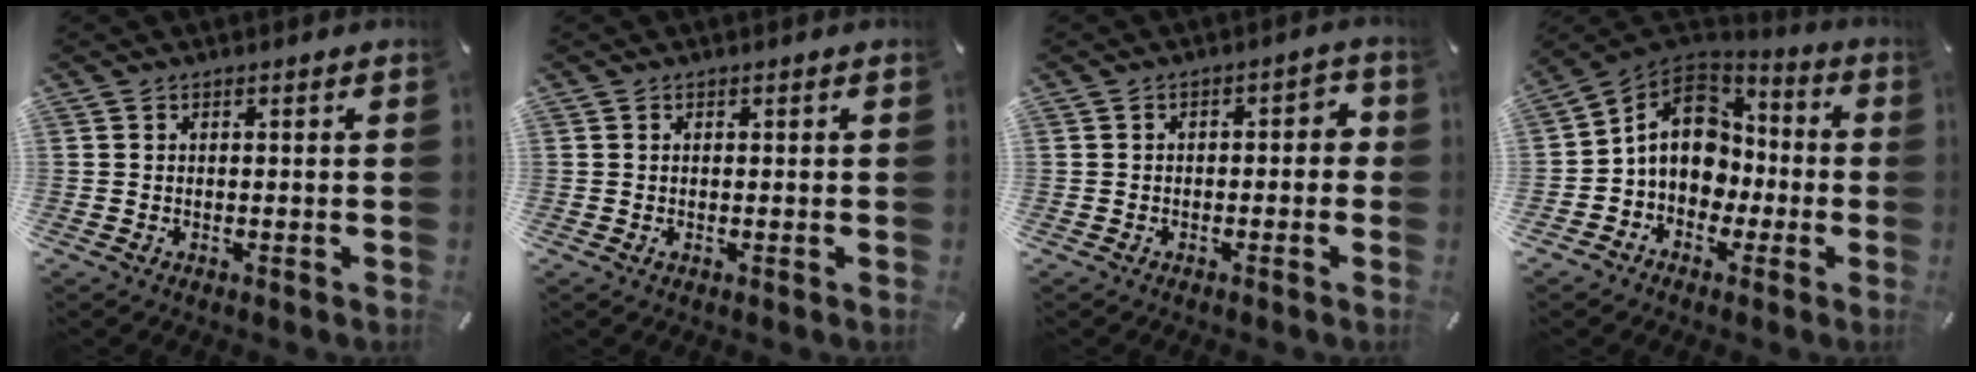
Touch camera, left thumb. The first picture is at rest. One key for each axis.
{"total": 0.5, "fx": -0.1, "fy": 0.3, "fz": 0.4, "tx": -0.008, "ty": 0.000, "tz": -0.002}
{"total": 2.9, "fx": -1.5, "fy": 1.6, "fz": 2.0, "tx": -0.036, "ty": 0.017, "tz": -0.031}
{"total": 13.2, "fx": -0.1, "fy": 11.3, "fz": 6.8, "tx": -0.122, "ty": 0.015, "tz": 0.002}